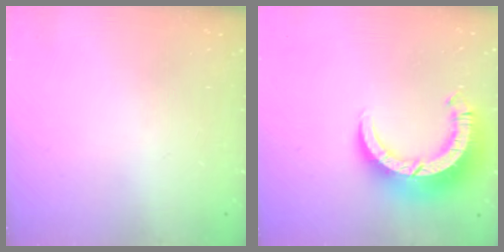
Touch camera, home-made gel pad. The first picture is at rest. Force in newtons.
{"total": 12.6, "press": 12.6, "slide": 1.4}